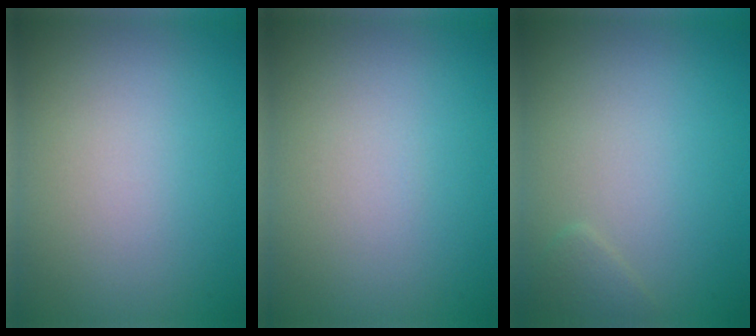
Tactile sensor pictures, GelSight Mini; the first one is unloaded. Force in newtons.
{"total": 0.0}
{"total": 0.9, "press": 0.9, "slide": 0.1}